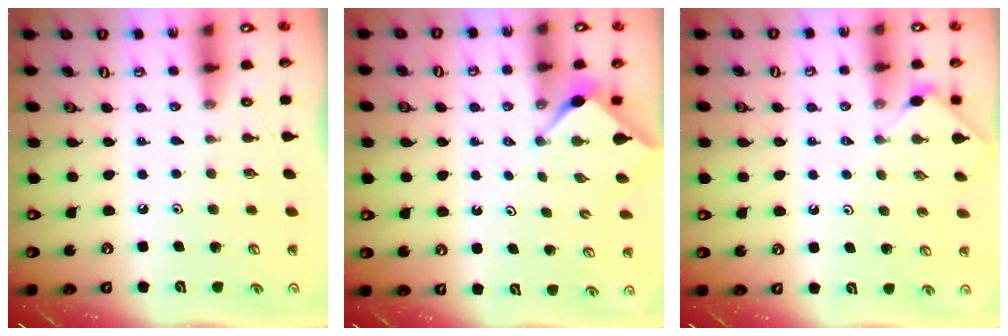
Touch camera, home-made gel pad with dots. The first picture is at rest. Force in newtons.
{"total": 3.0, "press": 3.0, "slide": 0.3}
{"total": 4.5, "press": 4.4, "slide": 0.4}